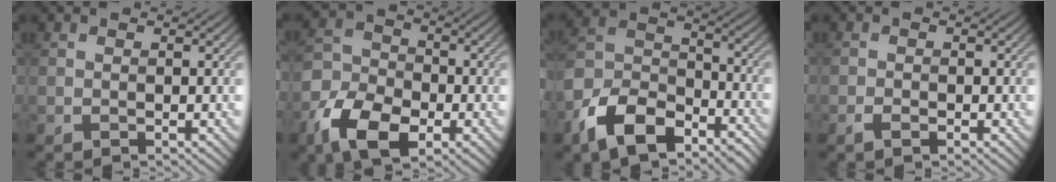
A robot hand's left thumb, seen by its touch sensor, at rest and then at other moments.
{"total": 10.5, "force": [-5.3, 6.3, 6.5], "torque": [-0.151, -0.017, -0.108]}
{"total": 12.4, "force": [-8.2, 6.3, 6.9], "torque": [-0.151, -0.007, -0.170]}
{"total": 1.3, "force": [-0.8, 0.5, 0.8], "torque": [-0.018, 0.001, -0.018]}